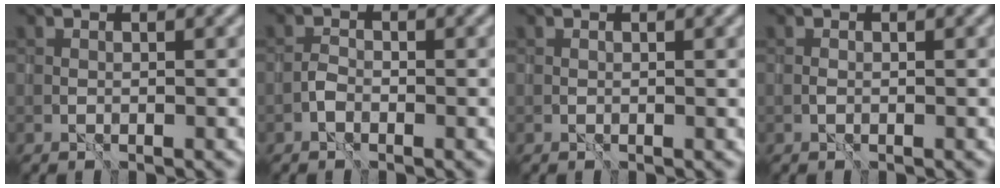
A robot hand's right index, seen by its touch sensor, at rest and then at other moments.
{"total": 0.5, "force": [-0.4, 0.4, 0.1], "torque": [-0.001, 0.003, -0.012]}
{"total": 0.8, "force": [0.3, 0.2, 0.7], "torque": [-0.010, -0.003, 0.006]}
{"total": 0.0}